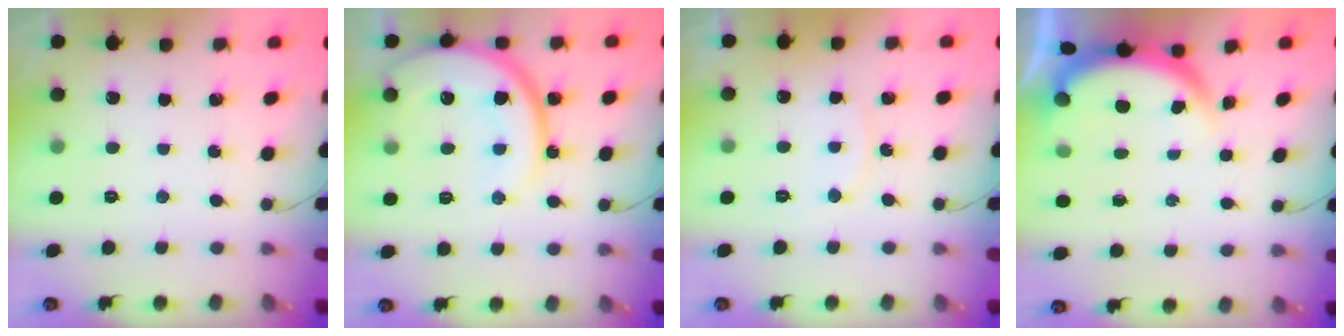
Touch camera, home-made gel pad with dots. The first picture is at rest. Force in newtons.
{"total": 14.7, "press": 14.6, "slide": 1.4}
{"total": 4.6, "press": 4.6, "slide": 0.0}
{"total": 3.9, "press": 3.8, "slide": 1.2}